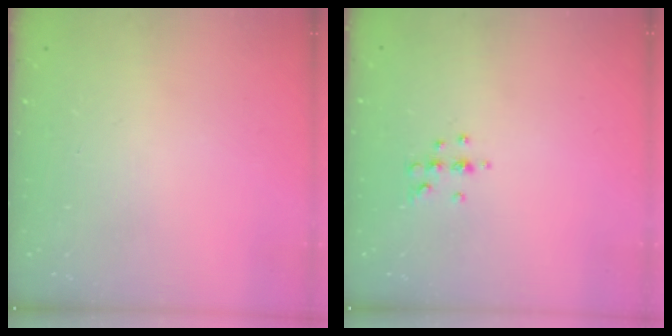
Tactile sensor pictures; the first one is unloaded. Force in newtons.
{"total": 4.8, "press": 4.4, "slide": 1.8}